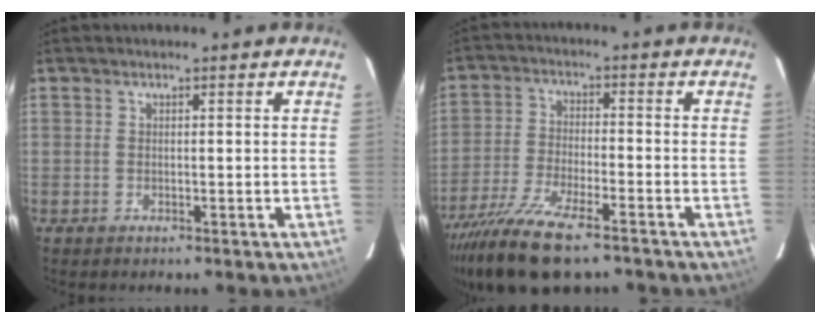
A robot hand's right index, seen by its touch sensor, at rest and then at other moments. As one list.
[{"total": 15.3, "force": [-11.2, 4.1, 9.5], "torque": [-0.206, -0.047, -0.207]}]